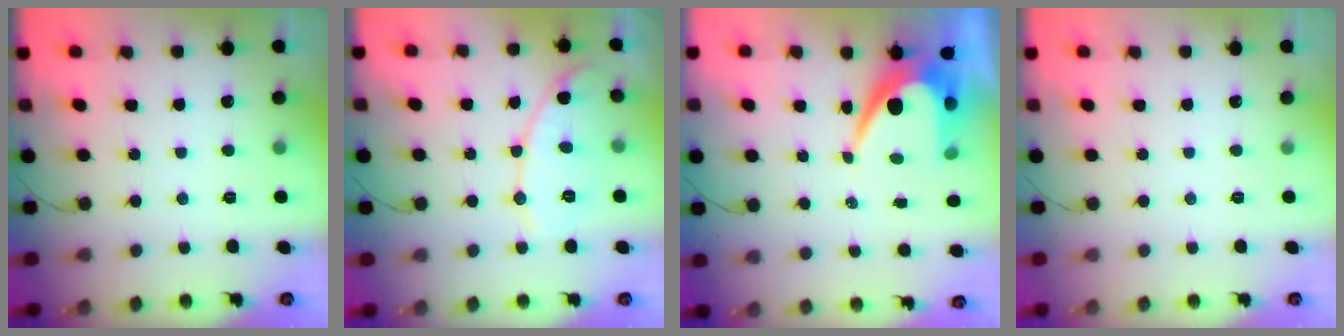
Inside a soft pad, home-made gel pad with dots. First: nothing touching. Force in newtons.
{"total": 9.7, "press": 9.7, "slide": 0.4}
{"total": 9.9, "press": 9.8, "slide": 1.0}
{"total": 0.0}